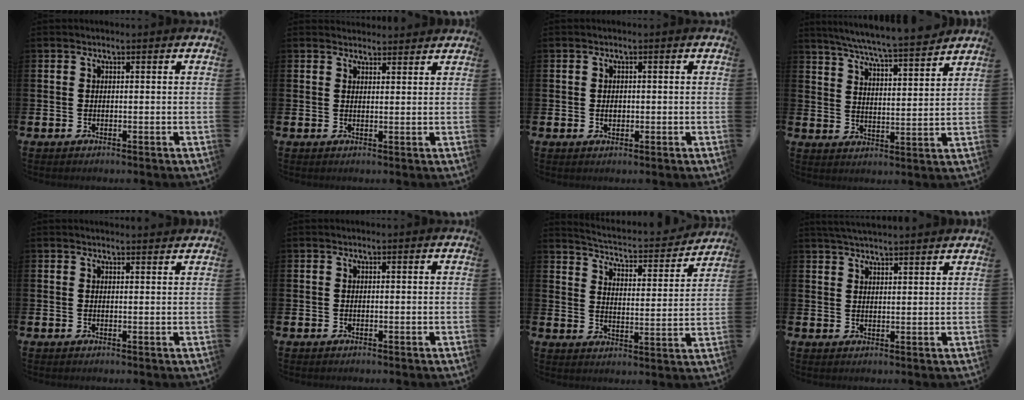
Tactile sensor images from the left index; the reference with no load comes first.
{"total": 2.2, "force": [2.1, 0.5, -0.1], "torque": [0.008, -0.010, 0.037]}
{"total": 1.3, "force": [0.0, 0.9, 0.8], "torque": [-0.006, 0.003, -0.004]}
{"total": 6.7, "force": [6.5, -0.4, 1.9], "torque": [-0.061, -0.047, 0.112]}
{"total": 1.2, "force": [1.2, 0.0, 0.1], "torque": [0.007, -0.007, 0.021]}
{"total": 0.0}
{"total": 4.1, "force": [4.0, 0.6, 0.7], "torque": [-0.039, -0.038, 0.060]}
{"total": 3.5, "force": [3.5, -0.2, 0.3], "torque": [-0.011, -0.015, 0.065]}